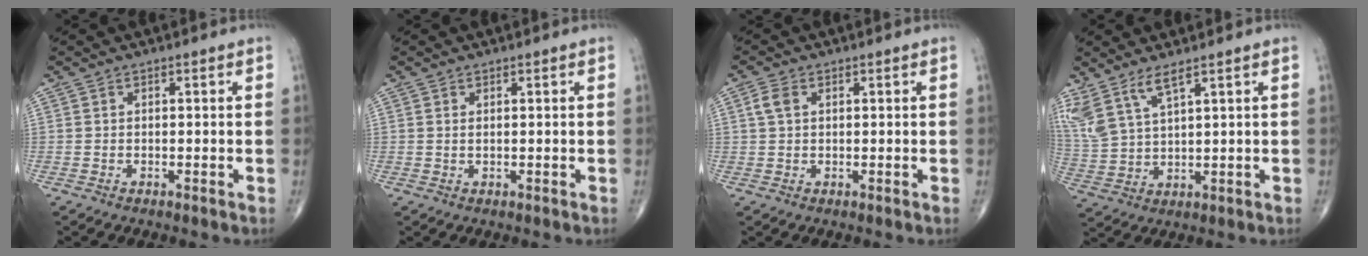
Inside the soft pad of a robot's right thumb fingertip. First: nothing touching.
{"total": 0.6, "force": [0.2, 0.1, 0.5], "torque": [-0.013, 0.000, 0.006]}
{"total": 2.7, "force": [0.8, 1.8, 1.9], "torque": [-0.043, 0.008, 0.016]}
{"total": 8.3, "force": [5.8, 2.2, 5.6], "torque": [-0.134, -0.022, 0.133]}